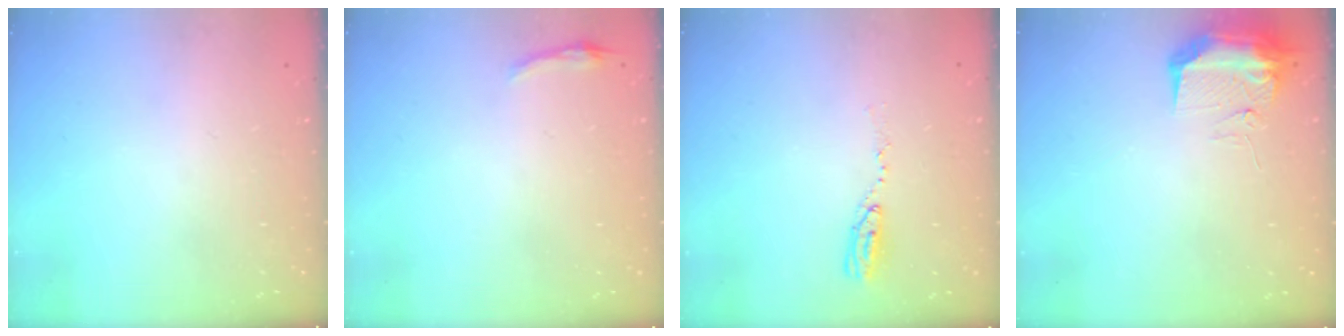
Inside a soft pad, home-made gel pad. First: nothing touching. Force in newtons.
{"total": 3.1, "press": 3.0, "slide": 0.7}
{"total": 4.8, "press": 4.7, "slide": 0.4}
{"total": 9.5, "press": 9.4, "slide": 1.4}